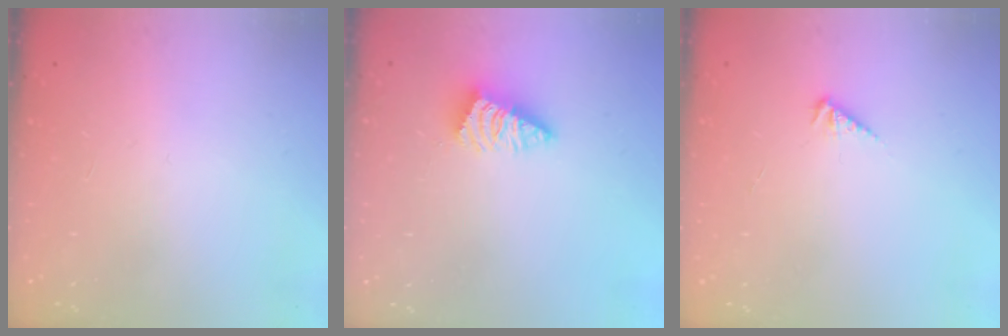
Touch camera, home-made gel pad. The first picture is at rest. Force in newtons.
{"total": 2.6, "press": 2.6, "slide": 0.5}
{"total": 2.3, "press": 2.3, "slide": 0.2}